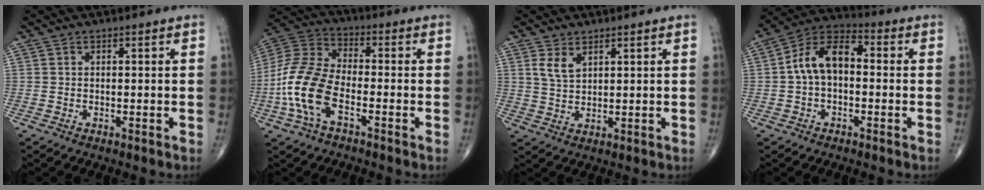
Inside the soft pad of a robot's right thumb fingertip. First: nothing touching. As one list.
[{"total": 14.1, "force": [-4.7, 7.2, 11.1], "torque": [-0.243, 0.032, -0.096]}, {"total": 3.7, "force": [2.1, 1.9, 2.4], "torque": [-0.042, -0.011, 0.047]}, {"total": 10.3, "force": [-0.1, 6.3, 8.1], "torque": [-0.136, 0.038, -0.016]}]